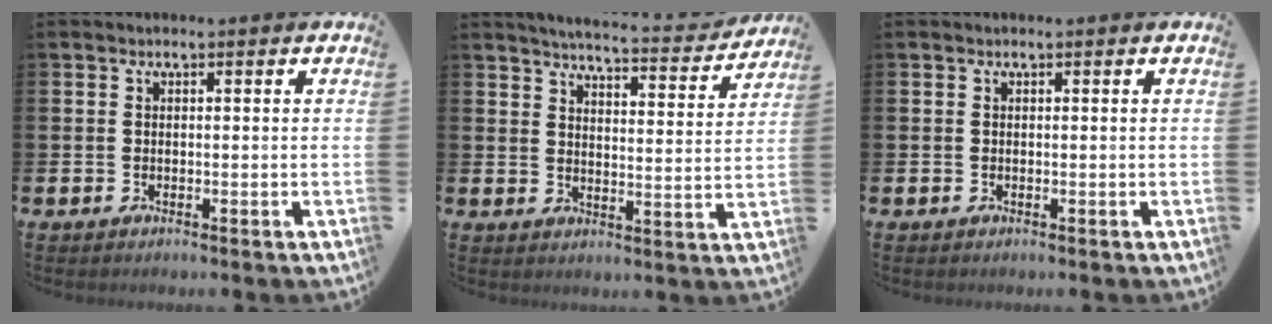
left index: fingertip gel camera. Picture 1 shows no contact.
{"total": 5.2, "force": [5.0, 0.3, 1.1], "torque": [-0.029, -0.042, 0.081]}
{"total": 0.0}